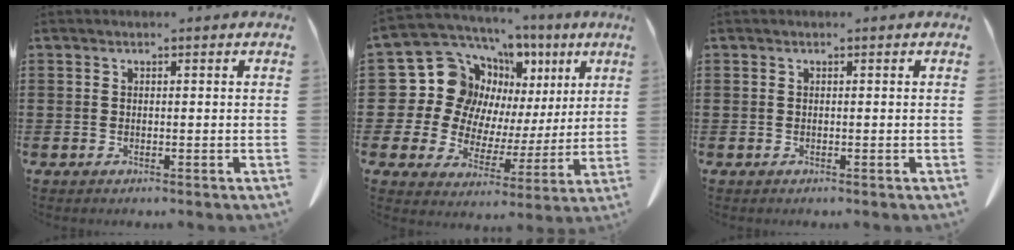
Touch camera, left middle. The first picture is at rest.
{"total": 12.3, "force": [3.7, 11.0, 4.0], "torque": [-0.127, -0.028, 0.077]}
{"total": 0.0}